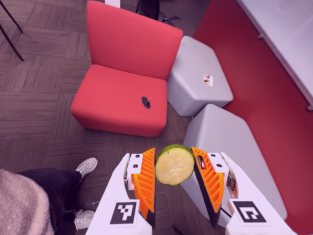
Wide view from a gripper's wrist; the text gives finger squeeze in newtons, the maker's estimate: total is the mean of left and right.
{"total": 8.4, "left": 8.8, "right": 8.0}